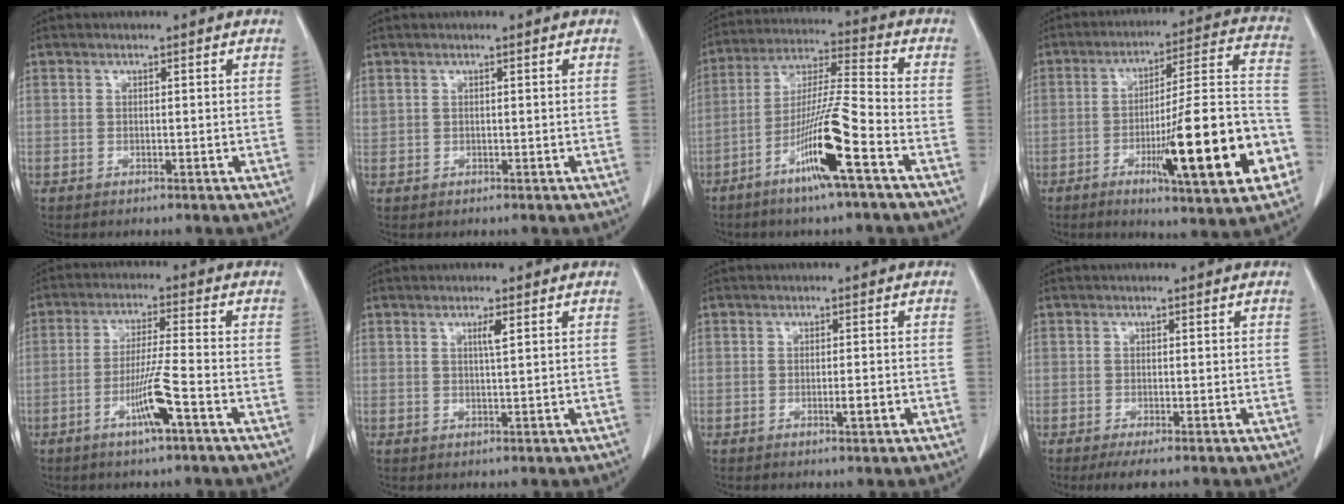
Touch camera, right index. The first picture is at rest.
{"total": 0.6, "force": [0.4, 0.3, 0.2], "torque": [-0.008, 0.014, 0.014]}
{"total": 13.0, "force": [-6.4, -0.6, 11.3], "torque": [-0.220, -0.011, -0.122]}
{"total": 21.5, "force": [-7.6, 1.9, 20.0], "torque": [-0.265, 0.002, -0.109]}
{"total": 7.1, "force": [-3.2, -0.6, 6.2], "torque": [-0.123, -0.008, -0.061]}
{"total": 1.7, "force": [0.7, -0.1, 1.5], "torque": [-0.029, -0.002, 0.012]}
{"total": 2.0, "force": [-0.7, 0.3, 1.8], "torque": [-0.032, -0.002, -0.009]}
{"total": 2.7, "force": [-2.0, 0.1, 1.9], "torque": [-0.031, -0.009, -0.035]}